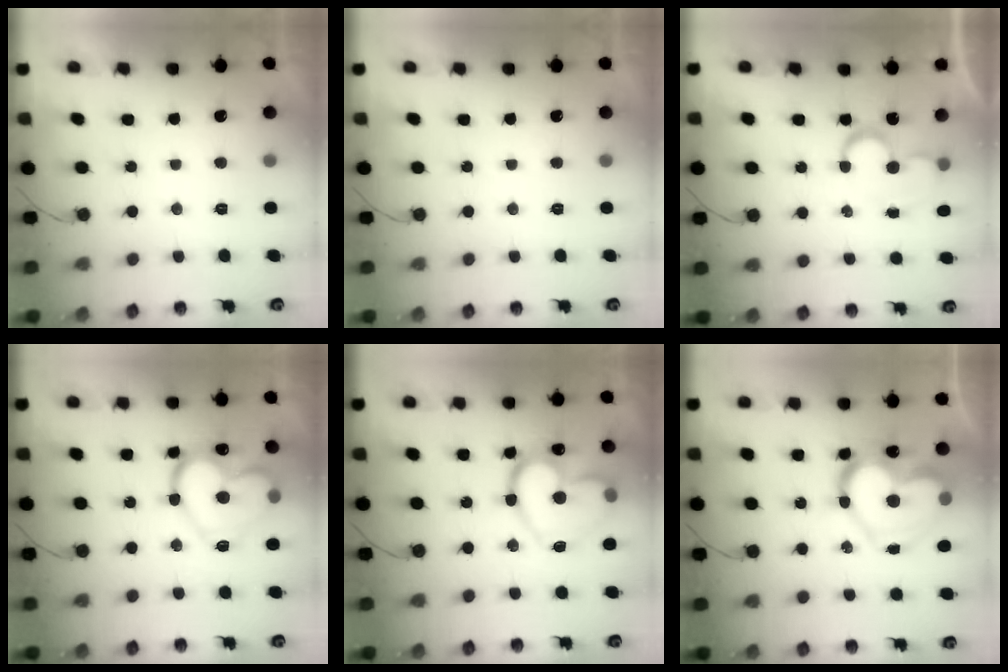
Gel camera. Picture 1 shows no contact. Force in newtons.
{"total": 0.0}
{"total": 5.7, "press": 5.7, "slide": 0.4}
{"total": 18.7, "press": 18.7, "slide": 1.0}
{"total": 19.0, "press": 19.0, "slide": 1.8}
{"total": 20.0, "press": 19.9, "slide": 2.0}